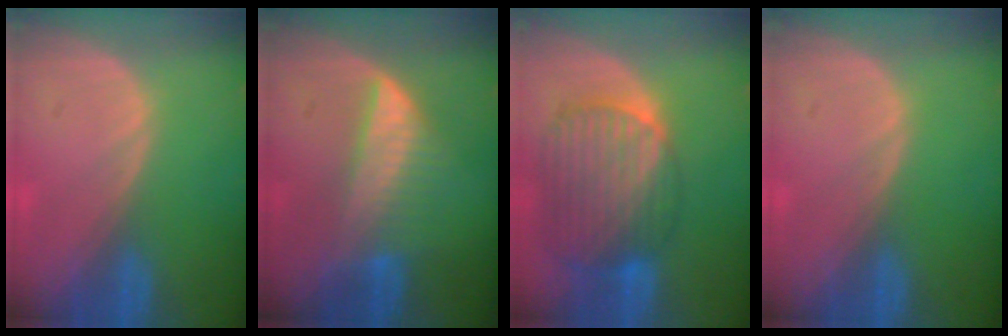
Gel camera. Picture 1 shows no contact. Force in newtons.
{"total": 6.3, "press": 6.2, "slide": 1.0}
{"total": 10.7, "press": 9.1, "slide": 5.5}
{"total": 0.0}